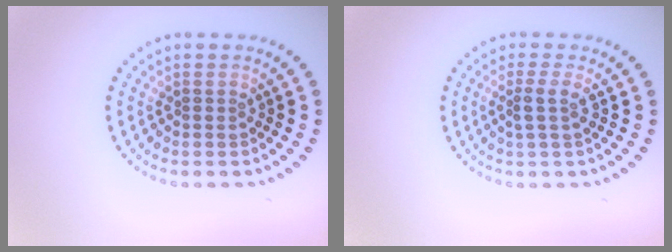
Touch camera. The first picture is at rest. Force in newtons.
{"total": 1.8, "press": 1.4, "slide": 1.1}